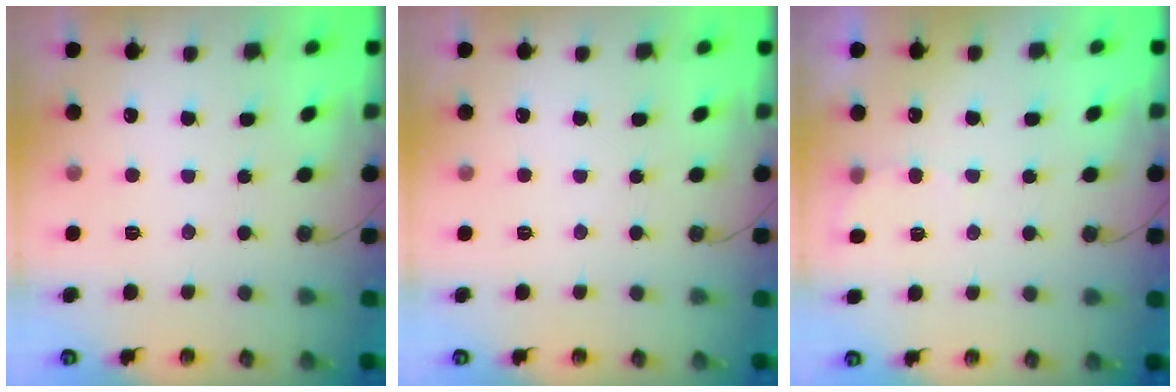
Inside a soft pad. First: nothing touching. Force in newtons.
{"total": 0.0}
{"total": 4.3, "press": 4.1, "slide": 1.3}